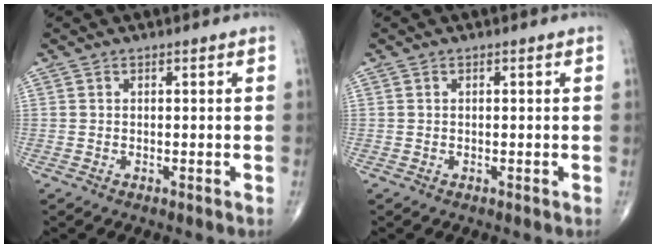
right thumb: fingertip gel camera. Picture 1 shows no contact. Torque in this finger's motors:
{"motor_torque": [0.23, 0.18, -0.08, -0.13, -0.02]}